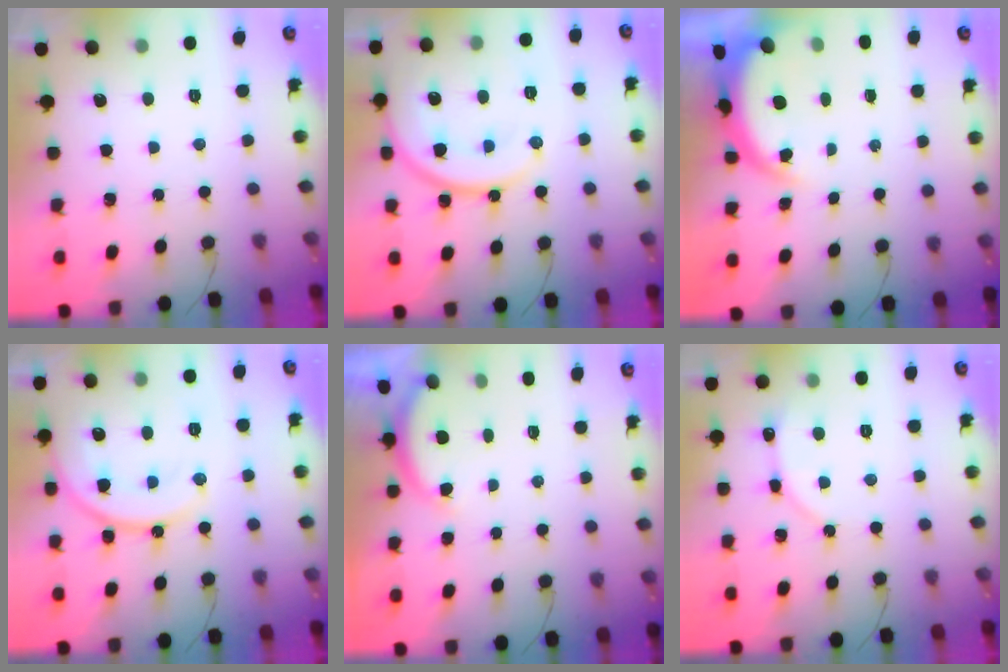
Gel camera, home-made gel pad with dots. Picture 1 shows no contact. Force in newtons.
{"total": 15.4, "press": 15.3, "slide": 1.6}
{"total": 4.5, "press": 4.4, "slide": 0.8}
{"total": 15.4, "press": 15.2, "slide": 1.8}
{"total": 2.5, "press": 2.4, "slide": 0.6}
{"total": 4.0, "press": 3.9, "slide": 0.4}